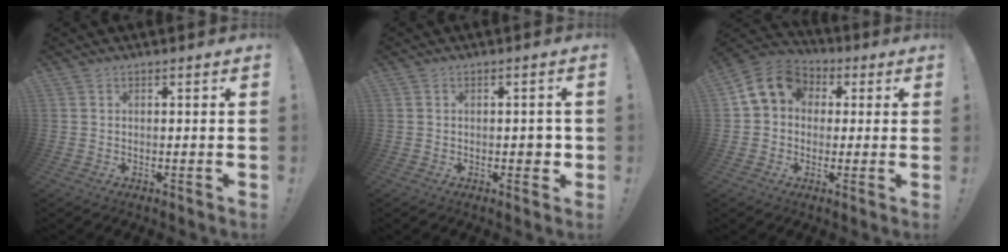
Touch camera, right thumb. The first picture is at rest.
{"total": 2.7, "force": [-0.5, 1.7, 2.0], "torque": [-0.025, 0.006, -0.010]}
{"total": 11.1, "force": [2.9, 9.1, 5.6], "torque": [-0.085, 0.005, 0.061]}